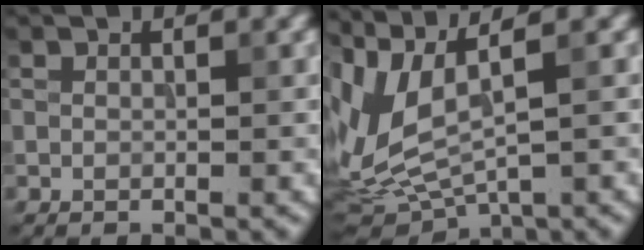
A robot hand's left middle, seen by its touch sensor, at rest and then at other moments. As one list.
[{"total": 8.5, "force": [2.5, 3.1, 7.4], "torque": [-0.178, -0.002, 0.059]}]